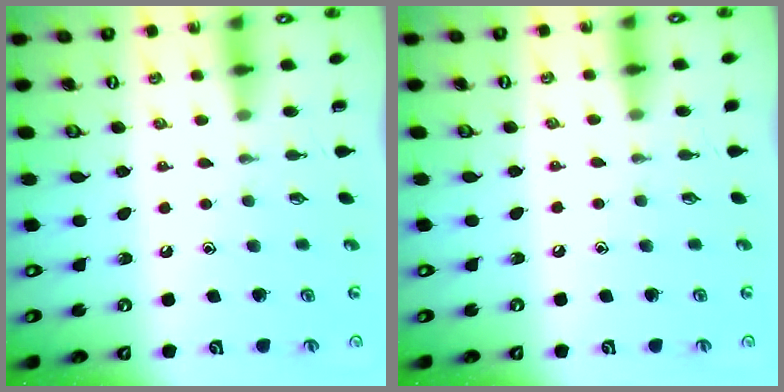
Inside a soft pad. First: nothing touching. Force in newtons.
{"total": 1.0, "press": 1.0, "slide": 0.2}